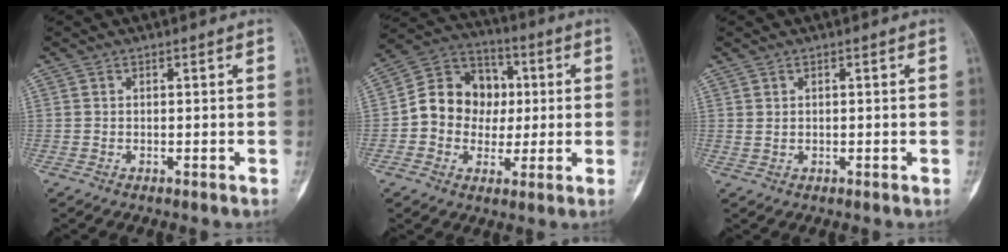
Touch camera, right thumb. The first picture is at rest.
{"total": 13.3, "force": [0.2, 11.6, 6.6], "torque": [-0.066, 0.030, -0.005]}
{"total": 0.8, "force": [0.3, 0.6, 0.4], "torque": [-0.007, 0.001, 0.007]}